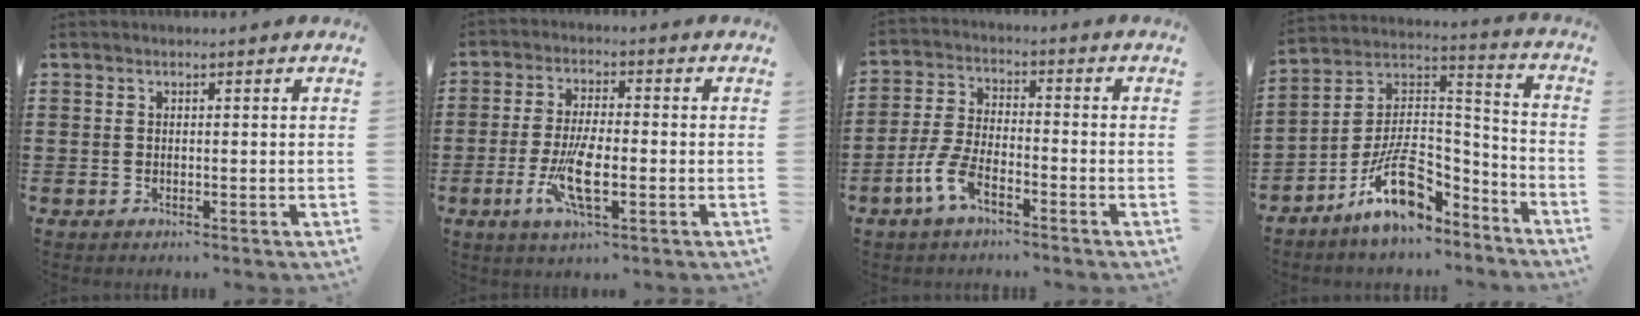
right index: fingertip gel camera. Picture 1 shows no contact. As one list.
[{"total": 8.1, "force": [-2.4, 2.3, 7.4], "torque": [-0.160, -0.017, -0.046]}, {"total": 6.2, "force": [-3.9, 2.3, 4.2], "torque": [-0.112, -0.003, -0.080]}, {"total": 12.3, "force": [-7.5, 5.8, 7.8], "torque": [-0.150, 0.027, -0.138]}]